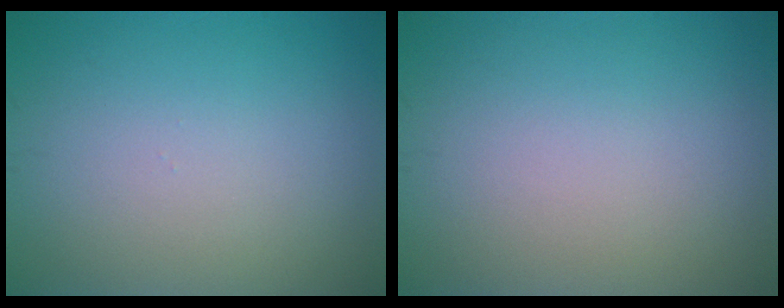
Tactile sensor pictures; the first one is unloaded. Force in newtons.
{"total": 0.0}